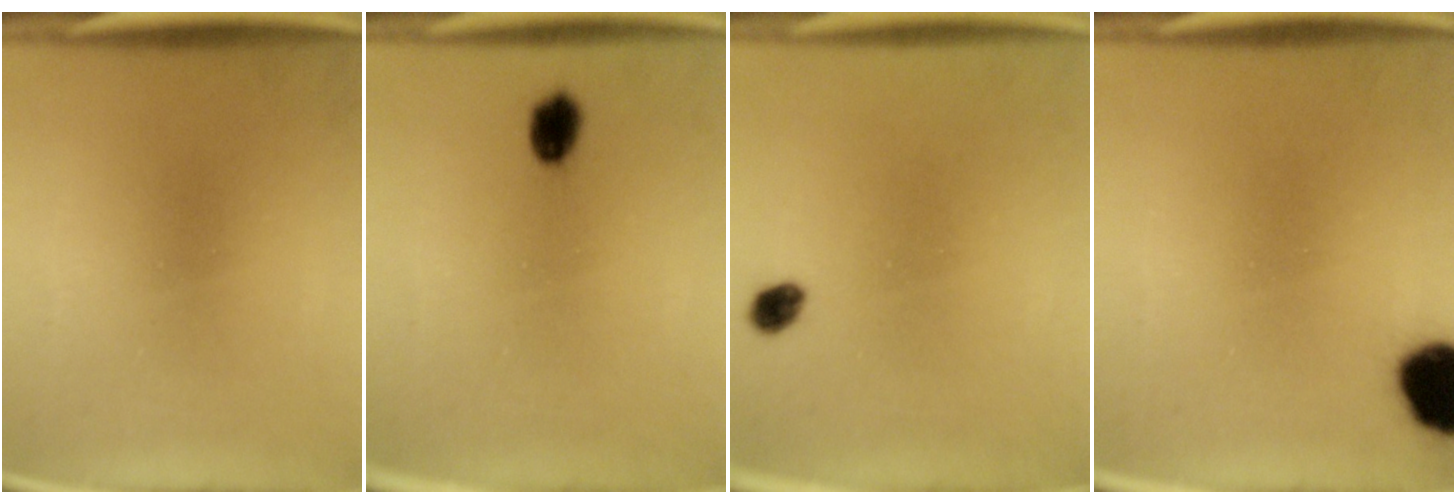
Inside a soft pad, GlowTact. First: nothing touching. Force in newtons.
{"total": 4.2}
{"total": 2.0}
{"total": 11.4}